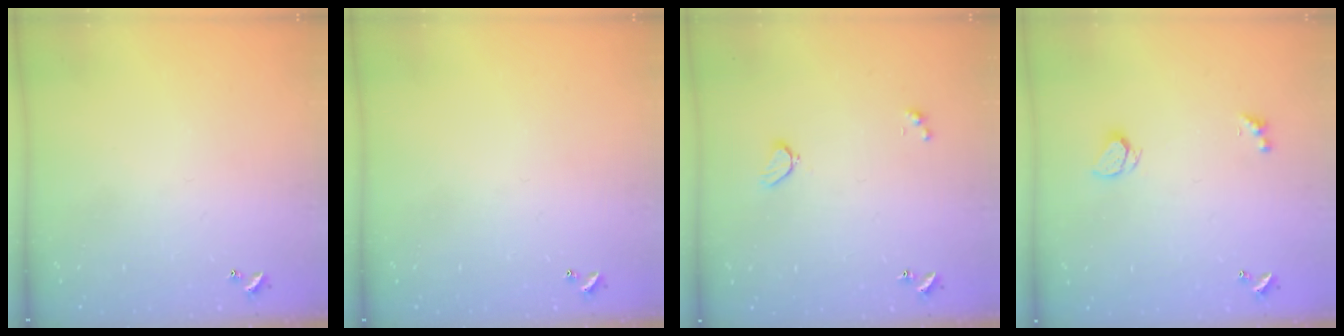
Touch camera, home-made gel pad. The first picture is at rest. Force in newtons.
{"total": 0.0}
{"total": 2.0, "press": 1.9, "slide": 0.6}
{"total": 2.4, "press": 2.3, "slide": 0.6}